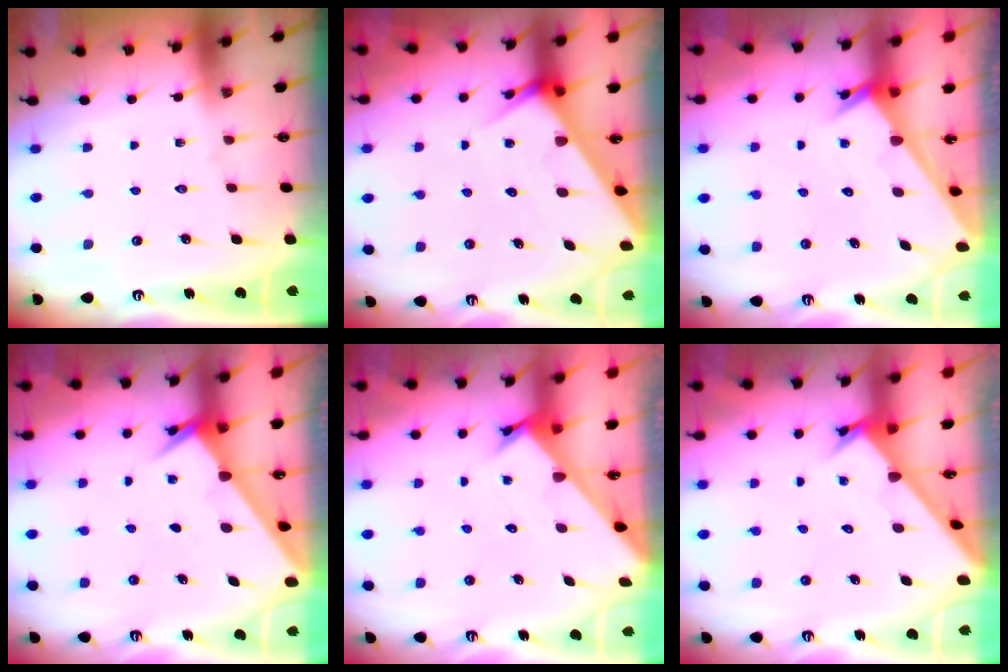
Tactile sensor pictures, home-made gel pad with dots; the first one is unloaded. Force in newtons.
{"total": 4.9, "press": 4.8, "slide": 0.5}
{"total": 1.9, "press": 1.9, "slide": 0.1}
{"total": 2.5, "press": 2.5, "slide": 0.3}
{"total": 2.2, "press": 2.2, "slide": 0.1}
{"total": 2.6, "press": 2.6, "slide": 0.3}